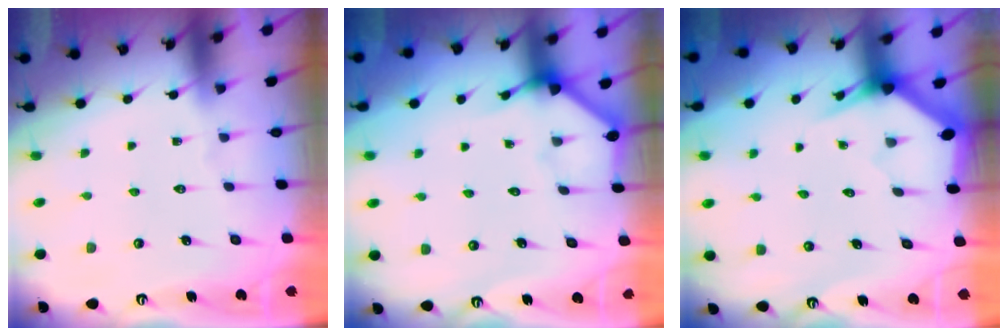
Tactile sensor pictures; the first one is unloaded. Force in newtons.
{"total": 2.5, "press": 2.5, "slide": 0.2}
{"total": 2.9, "press": 2.9, "slide": 0.0}